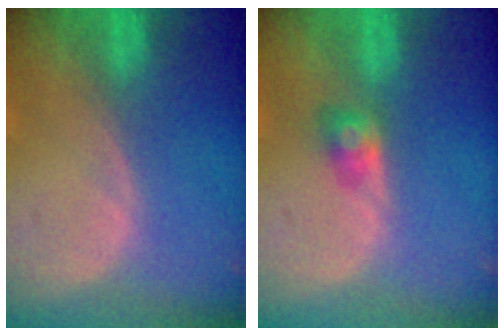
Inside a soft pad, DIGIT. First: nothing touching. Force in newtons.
{"total": 2.6, "press": 2.5, "slide": 0.7}